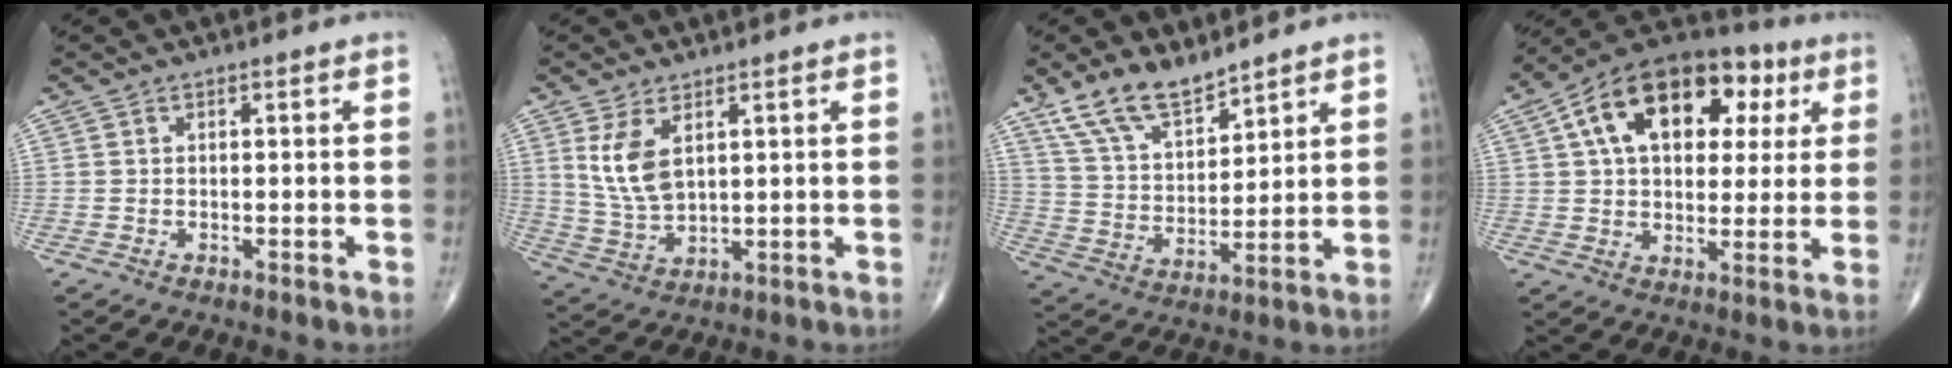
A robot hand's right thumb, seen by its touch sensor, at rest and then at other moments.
{"total": 7.8, "force": [3.0, 3.9, 6.1], "torque": [-0.115, -0.016, 0.071]}
{"total": 11.3, "force": [8.6, 4.5, 5.7], "torque": [-0.093, -0.045, 0.176]}
{"total": 21.7, "force": [7.2, 13.2, 15.7], "torque": [-0.219, 0.020, 0.105]}